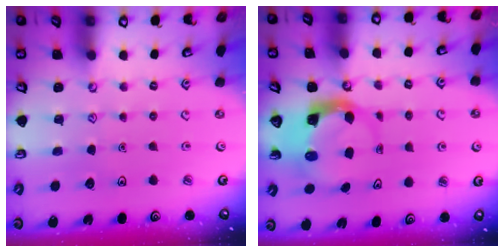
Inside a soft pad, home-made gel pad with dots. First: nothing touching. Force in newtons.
{"total": 3.8, "press": 3.8, "slide": 0.6}